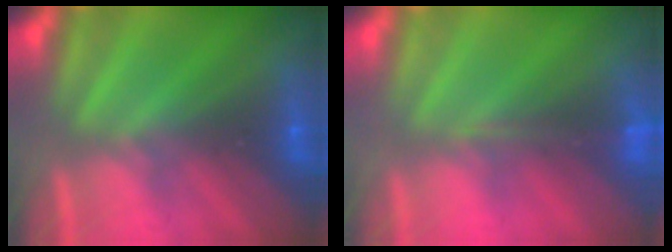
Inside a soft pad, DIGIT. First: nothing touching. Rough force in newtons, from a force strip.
{"total": 1.6}